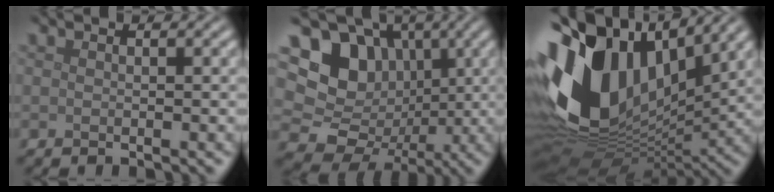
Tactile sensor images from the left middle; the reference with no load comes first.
{"total": 16.0, "force": [2.8, 14.5, 6.3], "torque": [-0.152, 0.036, 0.037]}
{"total": 16.8, "force": [3.7, 10.7, 12.4], "torque": [-0.281, 0.022, 0.056]}